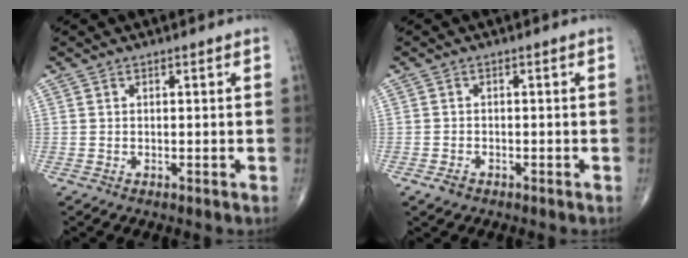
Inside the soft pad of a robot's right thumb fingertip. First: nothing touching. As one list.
[{"total": 1.6, "force": [-1.0, 1.1, 0.7], "torque": [-0.014, 0.003, -0.015]}]